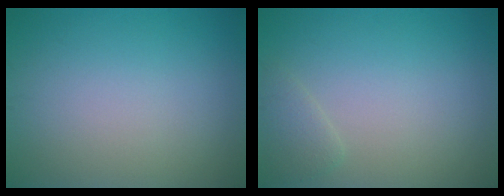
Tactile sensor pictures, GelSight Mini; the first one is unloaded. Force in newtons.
{"total": 1.3, "press": 1.3, "slide": 0.2}